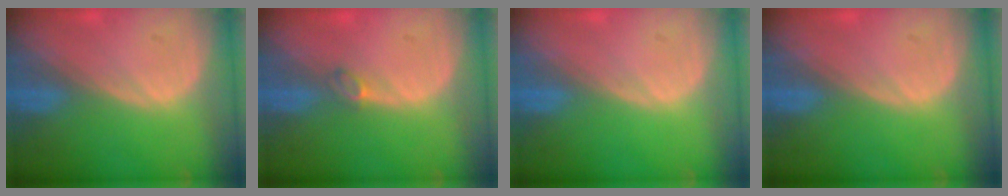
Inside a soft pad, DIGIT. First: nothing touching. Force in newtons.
{"total": 1.4, "press": 1.3, "slide": 0.3}
{"total": 0.0}
{"total": 0.0}